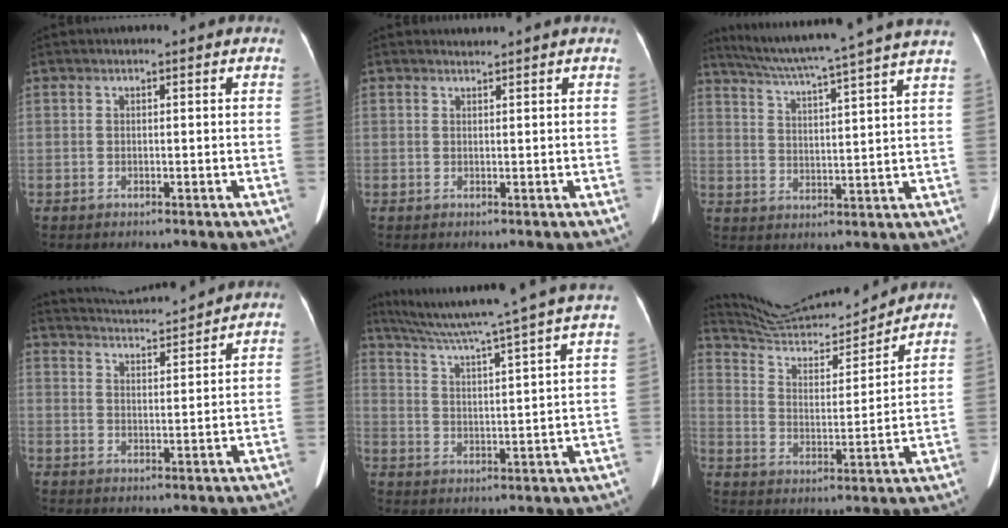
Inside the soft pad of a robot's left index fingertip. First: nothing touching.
{"total": 0.5, "force": [0.4, -0.2, -0.4], "torque": [-0.001, 0.000, 0.009]}
{"total": 19.6, "force": [16.9, -1.8, 9.7], "torque": [-0.169, -0.011, 0.232]}
{"total": 9.5, "force": [9.4, -0.2, 1.8], "torque": [-0.042, 0.012, 0.143]}
{"total": 22.0, "force": [19.0, -2.1, 11.0], "torque": [-0.188, -0.024, 0.261]}
{"total": 15.0, "force": [14.6, 0.6, 3.3], "torque": [-0.069, -0.010, 0.243]}